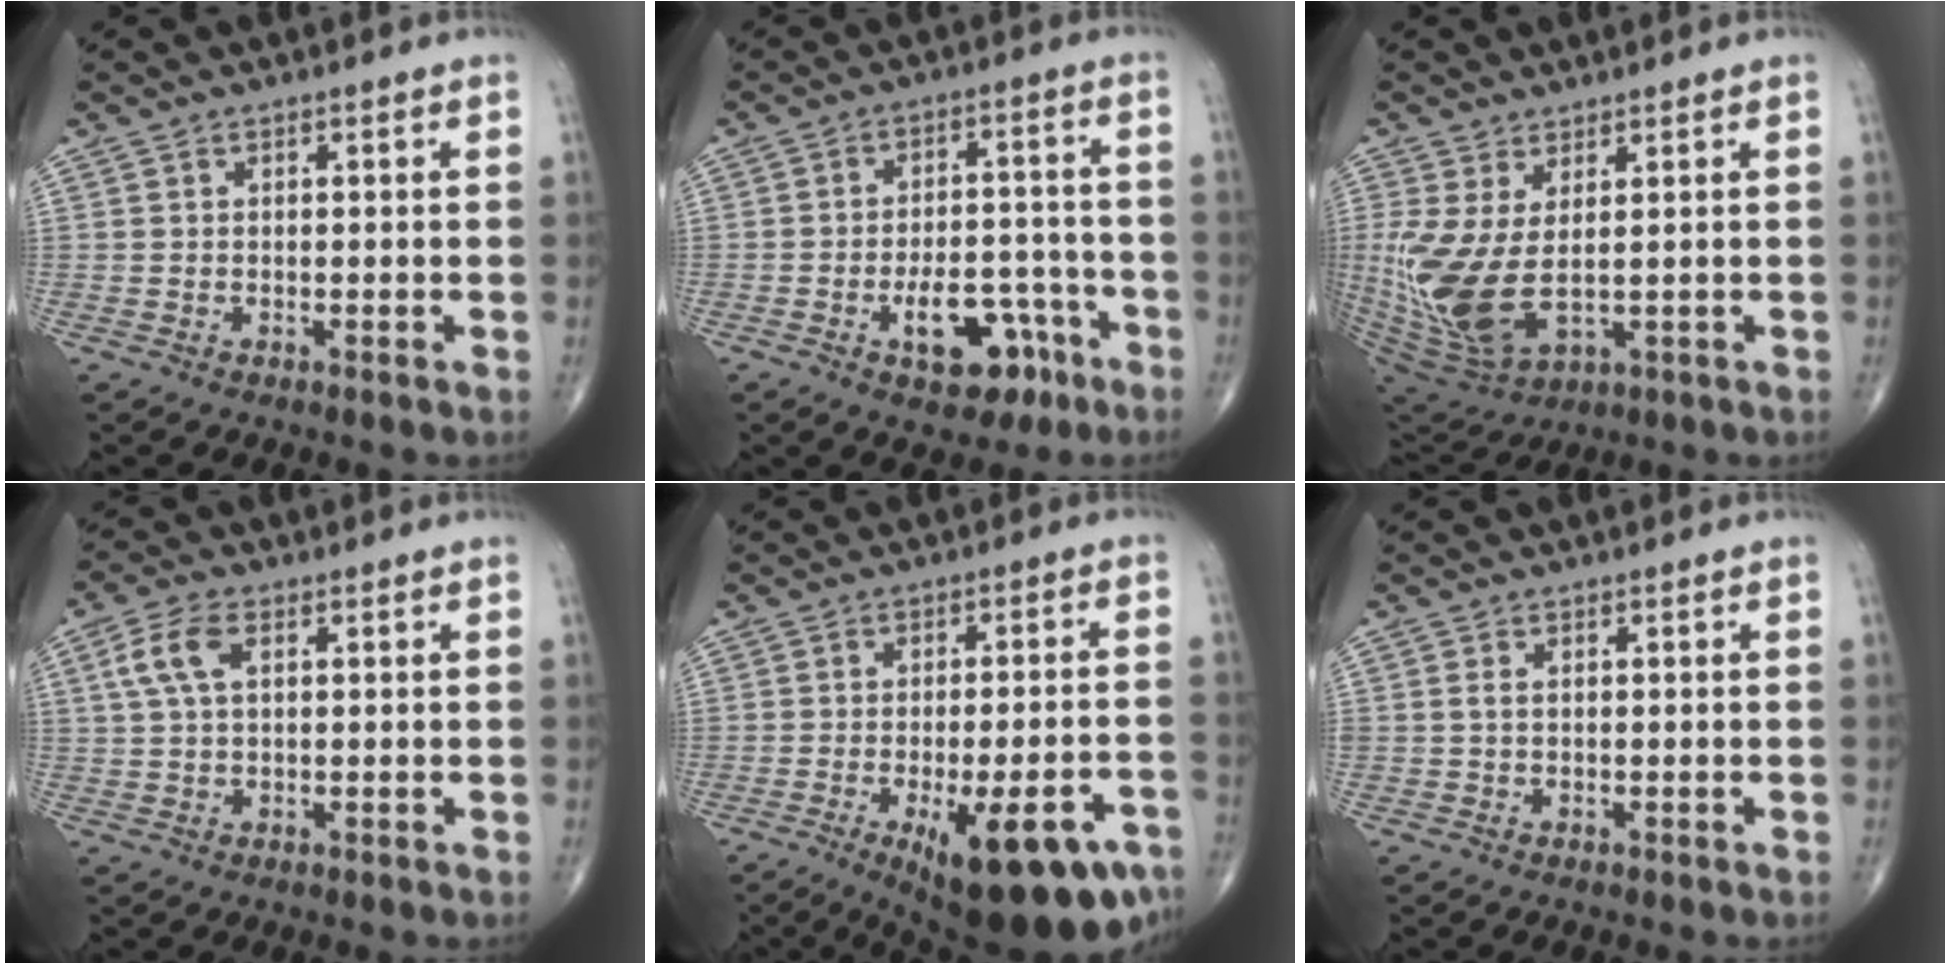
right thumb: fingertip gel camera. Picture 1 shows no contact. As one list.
[{"total": 10.9, "force": [-5.4, 5.9, 7.5], "torque": [-0.088, 0.044, -0.075]}, {"total": 13.6, "force": [0.8, 6.6, 11.9], "torque": [-0.275, -0.025, 0.037]}, {"total": 5.9, "force": [1.8, 3.1, 4.7], "torque": [-0.107, 0.013, 0.035]}, {"total": 19.2, "force": [-9.8, 6.4, 15.3], "torque": [-0.154, 0.028, -0.126]}, {"total": 0.9, "force": [0.1, 0.6, 0.7], "torque": [-0.017, 0.004, 0.003]}]